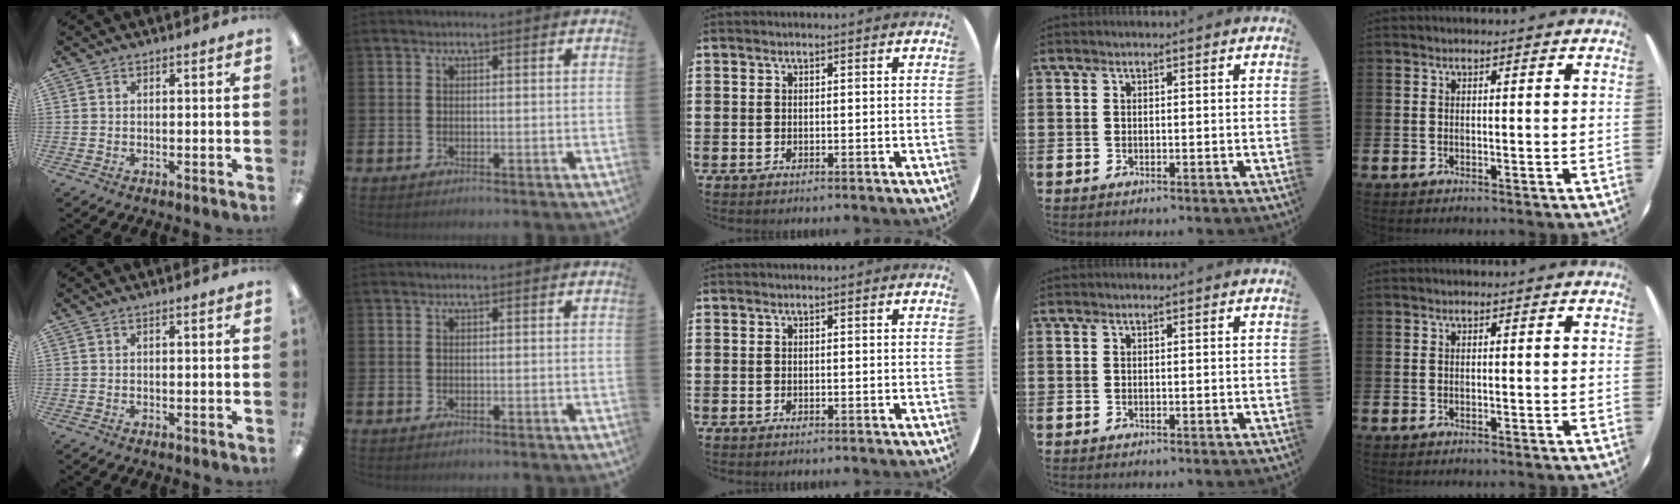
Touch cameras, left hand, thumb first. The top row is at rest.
{}